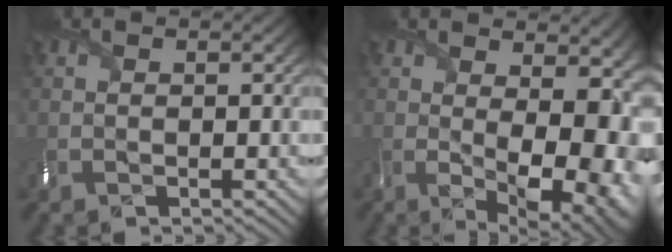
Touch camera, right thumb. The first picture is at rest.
{"total": 15.2, "force": [-0.4, 8.3, 12.7], "torque": [-0.148, -0.023, 0.031]}